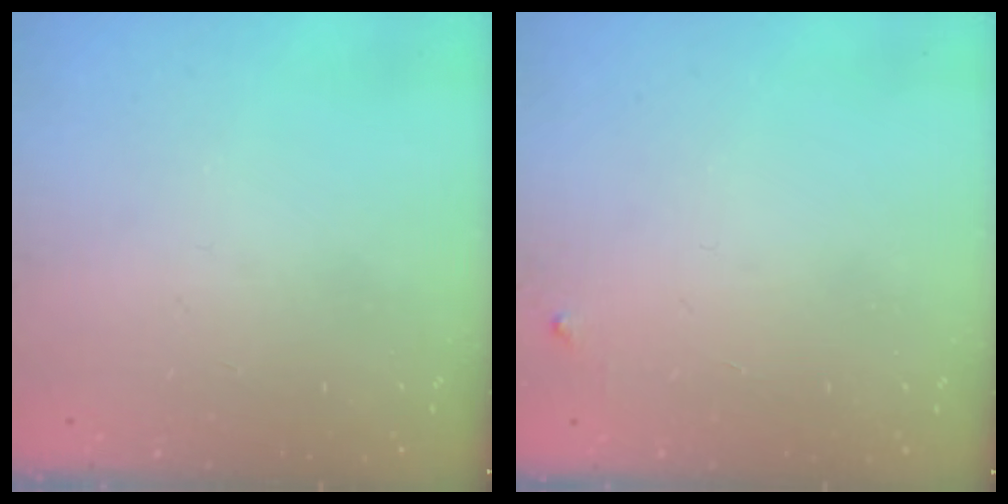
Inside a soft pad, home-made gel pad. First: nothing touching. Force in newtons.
{"total": 3.5, "press": 3.4, "slide": 0.4}